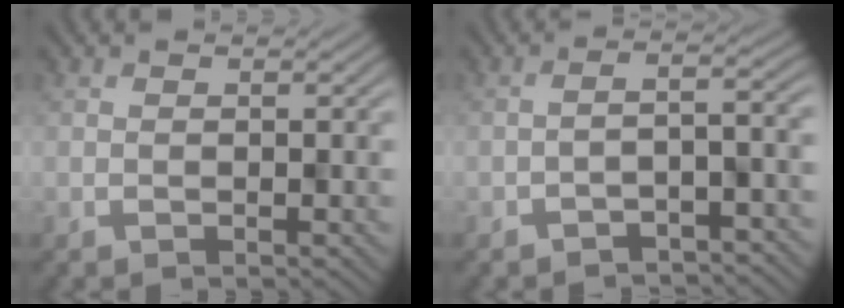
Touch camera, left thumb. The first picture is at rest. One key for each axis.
{"total": 3.6, "fx": -3.2, "fy": 0.8, "fz": 1.5, "tx": -0.009, "ty": 0.007, "tz": -0.054}